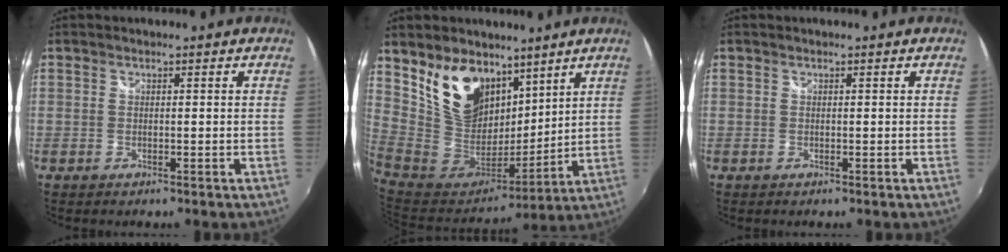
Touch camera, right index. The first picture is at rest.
{"total": 18.2, "force": [11.6, 10.9, 8.9], "torque": [-0.192, 0.013, 0.239]}
{"total": 0.0}